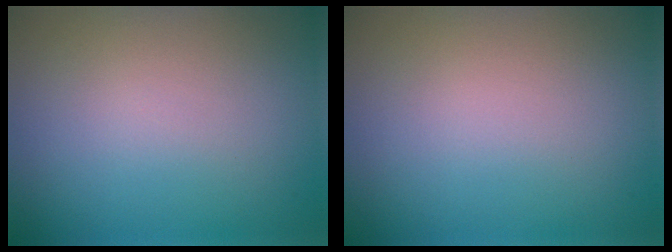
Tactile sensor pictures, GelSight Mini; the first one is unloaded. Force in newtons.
{"total": 0.0}